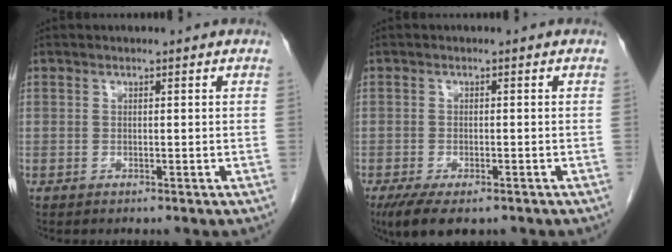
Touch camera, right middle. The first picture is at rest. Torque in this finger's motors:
{"motor_torque": [0.82, -0.60, 0.11, 0.05]}